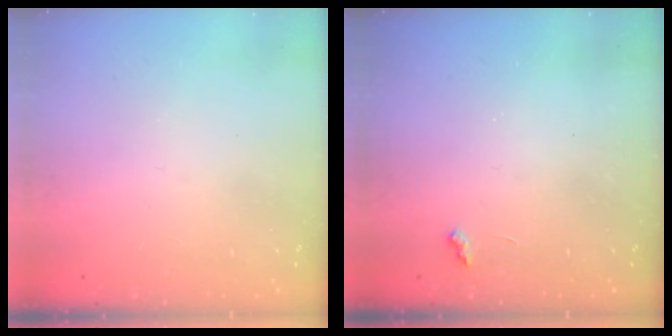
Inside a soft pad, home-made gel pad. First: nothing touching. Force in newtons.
{"total": 2.3, "press": 2.3, "slide": 0.5}